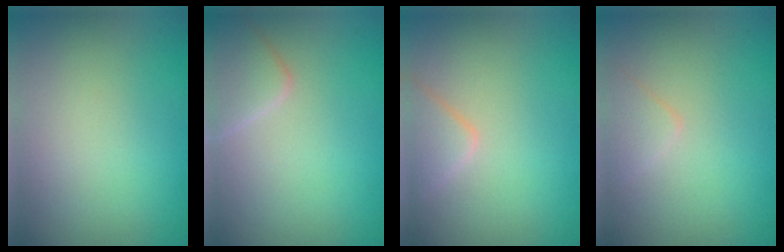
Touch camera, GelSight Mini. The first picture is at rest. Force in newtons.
{"total": 2.9, "press": 2.9, "slide": 0.1}
{"total": 2.3, "press": 2.3, "slide": 0.2}
{"total": 1.3, "press": 1.3, "slide": 0.0}